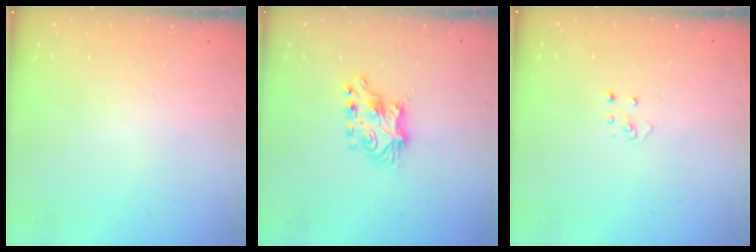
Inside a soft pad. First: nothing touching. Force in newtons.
{"total": 7.3, "press": 7.2, "slide": 0.6}
{"total": 3.4, "press": 3.4, "slide": 0.1}